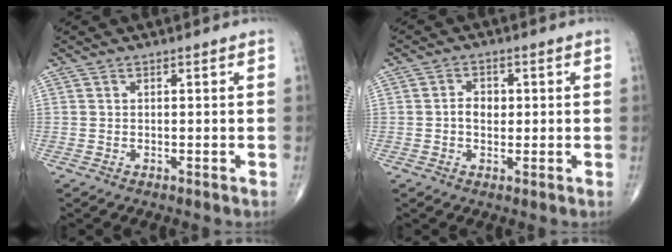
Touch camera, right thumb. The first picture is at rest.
{"total": 3.4, "force": [0.0, 2.5, 2.3], "torque": [-0.024, 0.007, -0.004]}